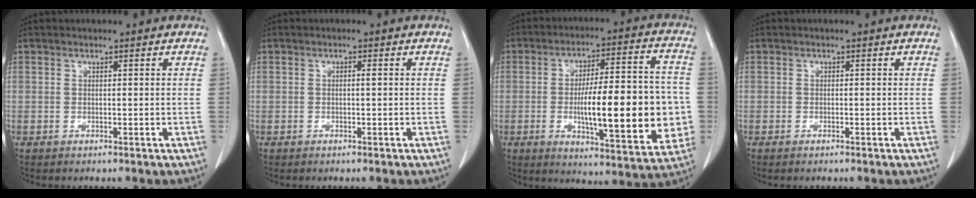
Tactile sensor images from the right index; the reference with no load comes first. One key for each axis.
{"total": 0.6, "fx": 0.1, "fy": 0.0, "fz": 0.6, "tx": -0.008, "ty": 0.001, "tz": 0.002}
{"total": 19.6, "fx": -2.6, "fy": 4.5, "fz": 18.9, "tx": -0.262, "ty": 0.012, "tz": -0.028}
{"total": 0.0}